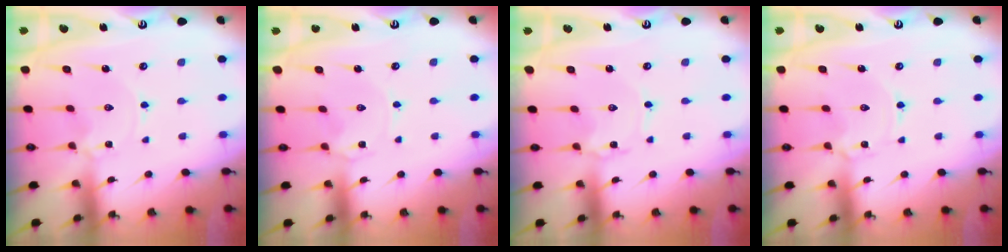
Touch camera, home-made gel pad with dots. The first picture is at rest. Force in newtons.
{"total": 2.5, "press": 2.5, "slide": 0.4}
{"total": 1.2, "press": 1.2, "slide": 0.1}
{"total": 1.3, "press": 1.3, "slide": 0.1}